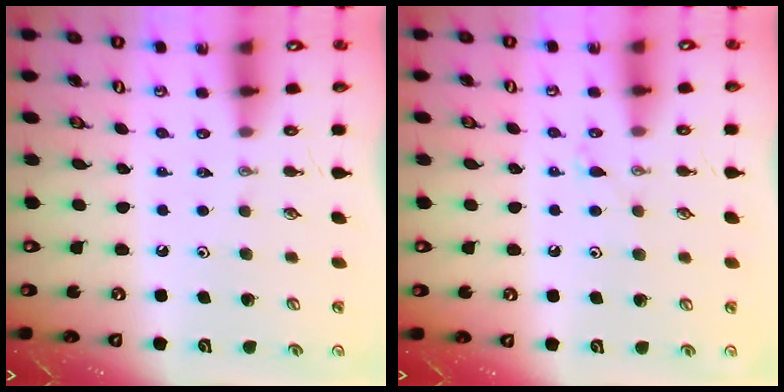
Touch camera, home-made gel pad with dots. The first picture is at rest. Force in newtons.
{"total": 4.1, "press": 4.1, "slide": 0.5}